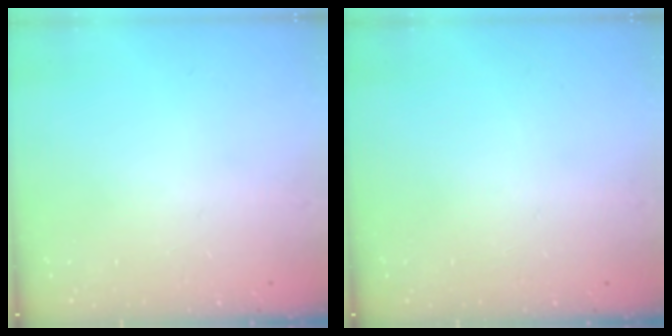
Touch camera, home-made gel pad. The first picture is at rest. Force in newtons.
{"total": 0.0}